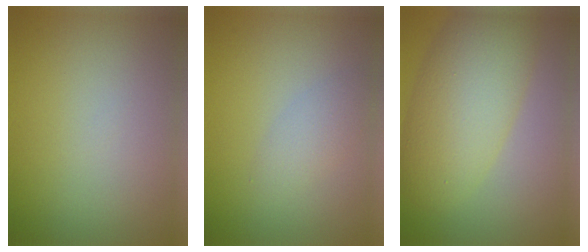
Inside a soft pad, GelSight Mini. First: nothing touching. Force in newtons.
{"total": 2.0, "press": 2.0, "slide": 0.1}
{"total": 7.4, "press": 7.4, "slide": 0.5}